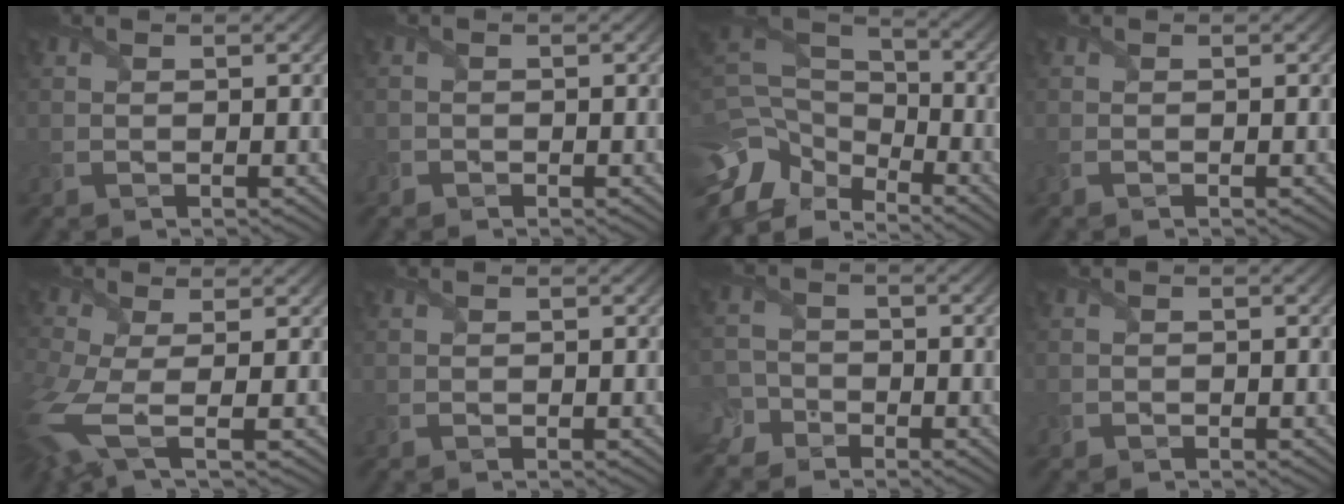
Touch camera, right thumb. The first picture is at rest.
{"total": 0.7, "force": [-0.3, 0.4, -0.4], "torque": [0.017, 0.000, -0.009]}
{"total": 10.9, "force": [-5.5, 6.9, 6.3], "torque": [-0.179, -0.009, -0.111]}
{"total": 0.9, "force": [-0.6, 0.4, 0.5], "torque": [-0.017, -0.004, -0.014]}
{"total": 8.9, "force": [-2.2, 3.9, 7.7], "torque": [-0.217, -0.023, -0.045]}
{"total": 0.0}
{"total": 4.0, "force": [-3.2, 2.4, 0.5], "torque": [-0.007, -0.001, -0.073]}
{"total": 0.5, "force": [0.0, 0.3, -0.4], "torque": [0.018, -0.002, -0.001]}